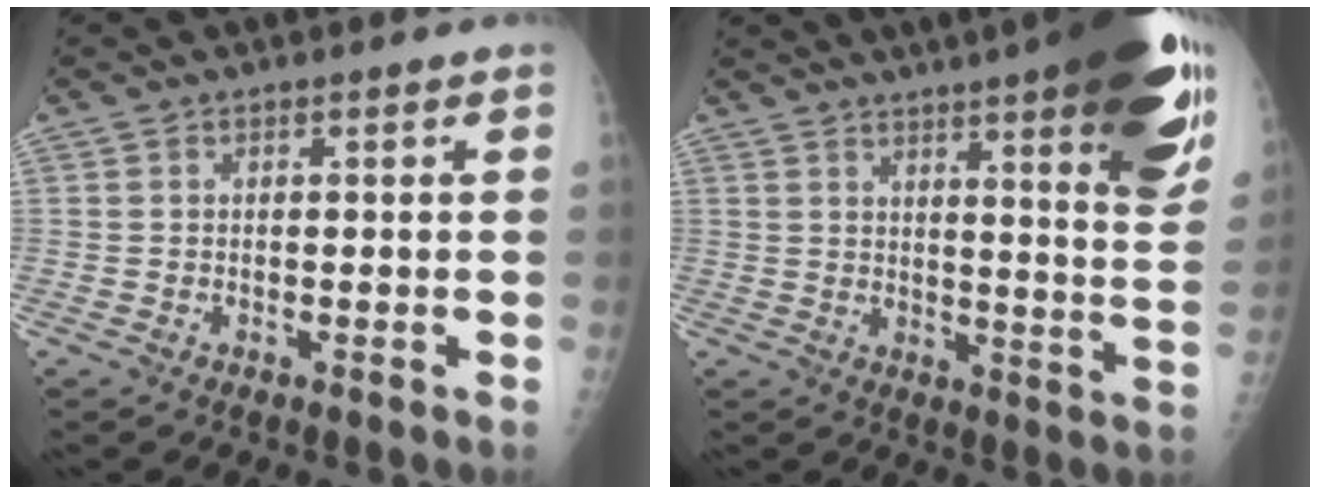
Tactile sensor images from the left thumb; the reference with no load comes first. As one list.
[{"total": 24.8, "force": [14.8, 4.9, 19.3], "torque": [-0.230, -0.041, 0.189]}]